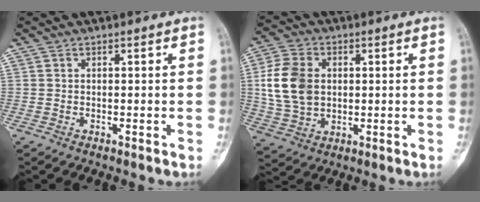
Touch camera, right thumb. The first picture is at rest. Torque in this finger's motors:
{"motor_torque": [-0.55, 1.04, 1.09, 0.16, 0.12]}